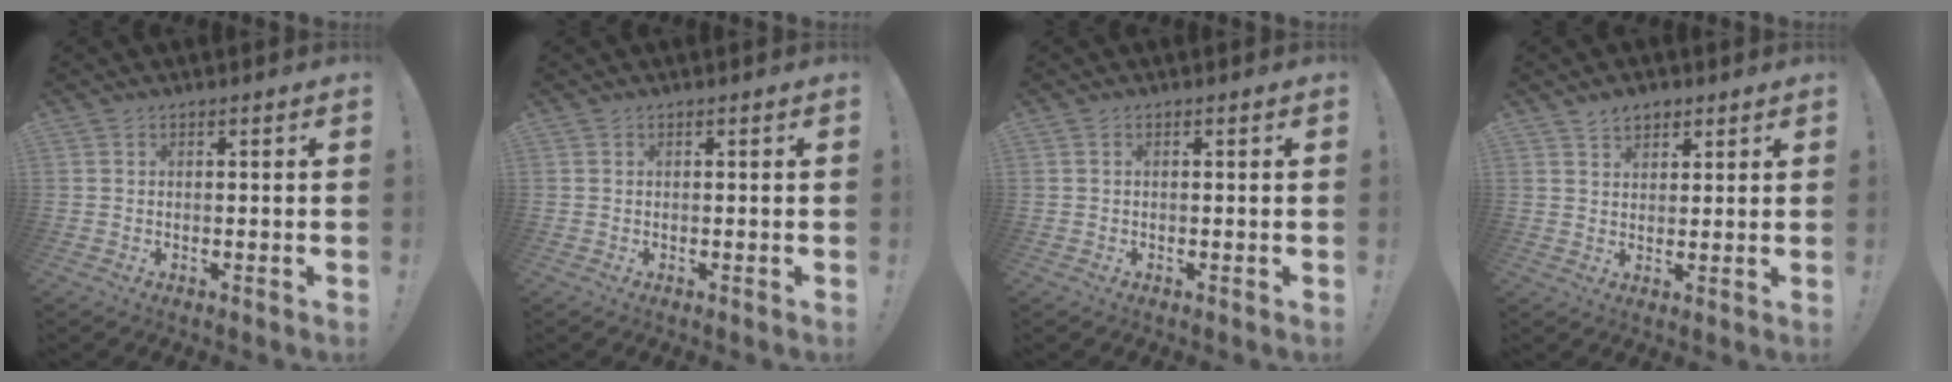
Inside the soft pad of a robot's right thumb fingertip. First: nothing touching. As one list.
[{"total": 0.0}, {"total": 0.0}, {"total": 4.3, "force": [3.1, 2.7, 1.2], "torque": [-0.018, -0.013, 0.057]}]